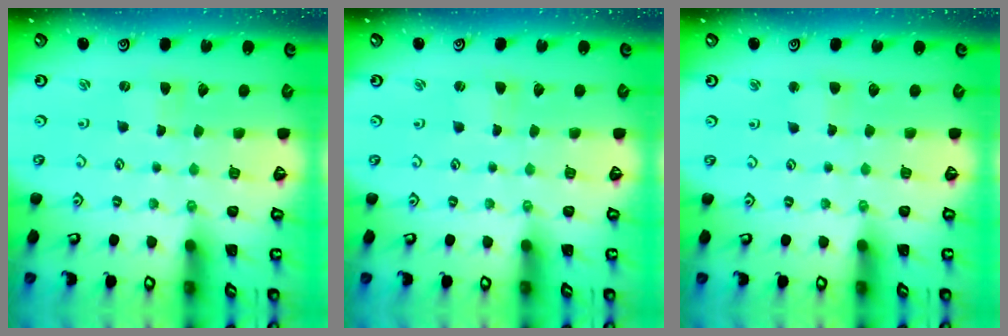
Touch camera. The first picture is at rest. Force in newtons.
{"total": 1.0, "press": 1.0, "slide": 0.1}
{"total": 2.5, "press": 2.5, "slide": 0.5}